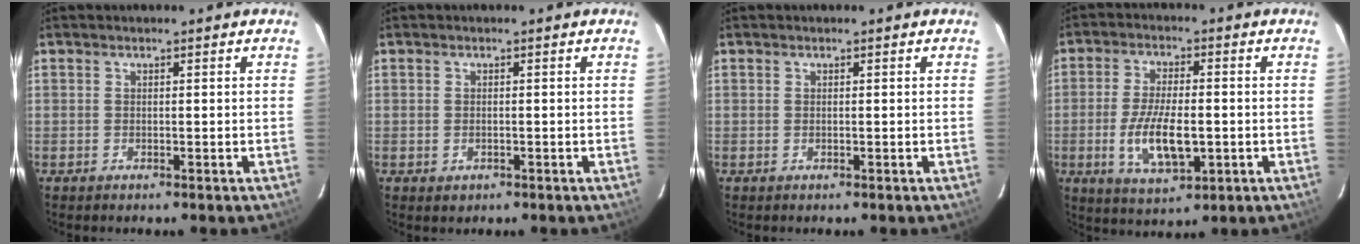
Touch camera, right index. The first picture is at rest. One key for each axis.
{"total": 1.3, "fx": -0.4, "fy": 1.0, "fz": 0.7, "tx": -0.010, "ty": -0.002, "tz": -0.005}
{"total": 0.0}
{"total": 10.2, "fx": -2.2, "fy": 4.1, "fz": 9.1, "tx": -0.183, "ty": -0.010, "tz": -0.035}